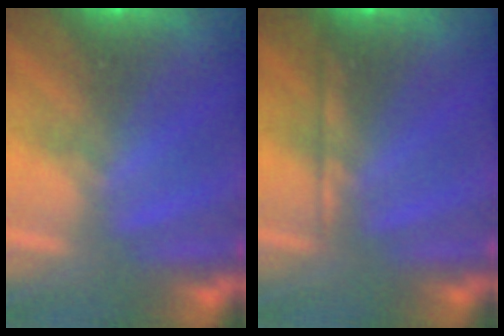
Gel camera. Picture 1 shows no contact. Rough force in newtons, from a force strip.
{"total": 2.1}